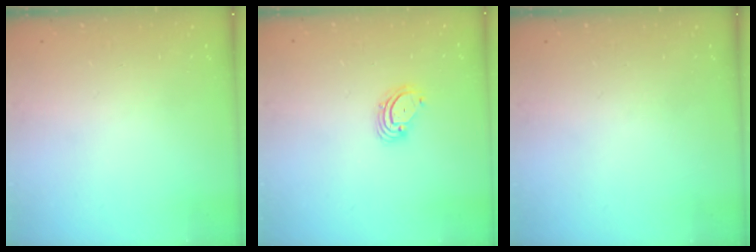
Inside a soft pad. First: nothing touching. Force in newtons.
{"total": 3.2, "press": 3.2, "slide": 0.1}
{"total": 0.0}